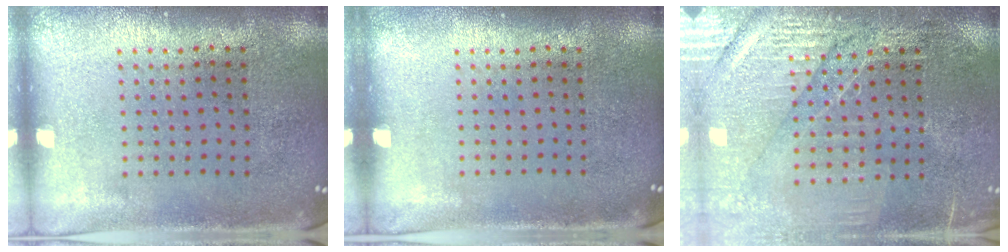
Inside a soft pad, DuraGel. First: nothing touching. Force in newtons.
{"total": 0.0}
{"total": 3.1, "press": 3.0, "slide": 0.6}